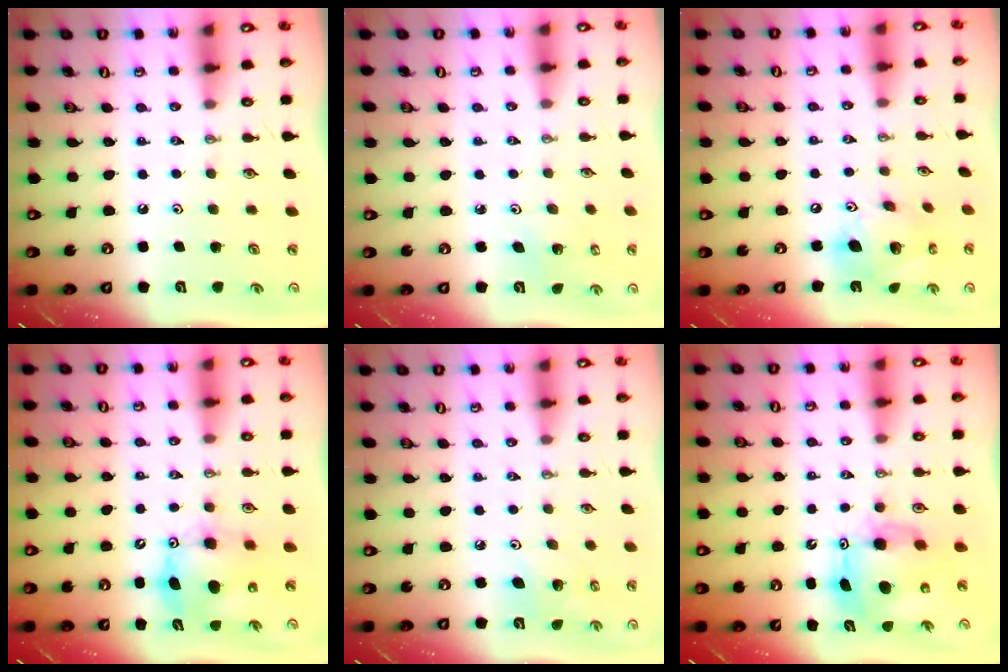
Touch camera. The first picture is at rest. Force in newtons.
{"total": 2.6, "press": 2.6, "slide": 0.2}
{"total": 16.8, "press": 16.4, "slide": 3.4}
{"total": 9.1, "press": 9.1, "slide": 0.8}
{"total": 6.2, "press": 6.0, "slide": 1.7}
{"total": 11.1, "press": 11.1, "slide": 1.1}